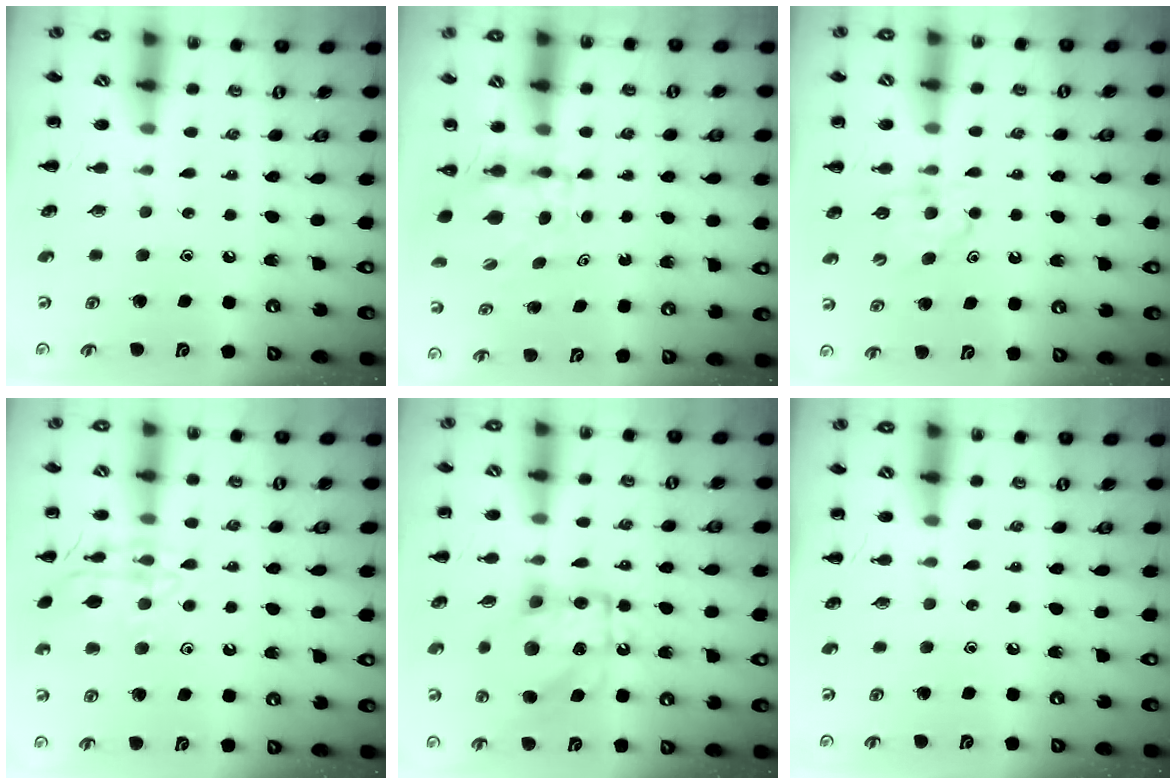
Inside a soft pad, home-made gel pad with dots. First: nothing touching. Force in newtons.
{"total": 4.2, "press": 4.2, "slide": 0.1}
{"total": 5.0, "press": 4.8, "slide": 1.4}
{"total": 14.5, "press": 14.4, "slide": 0.8}
{"total": 13.8, "press": 13.7, "slide": 1.4}
{"total": 0.0}